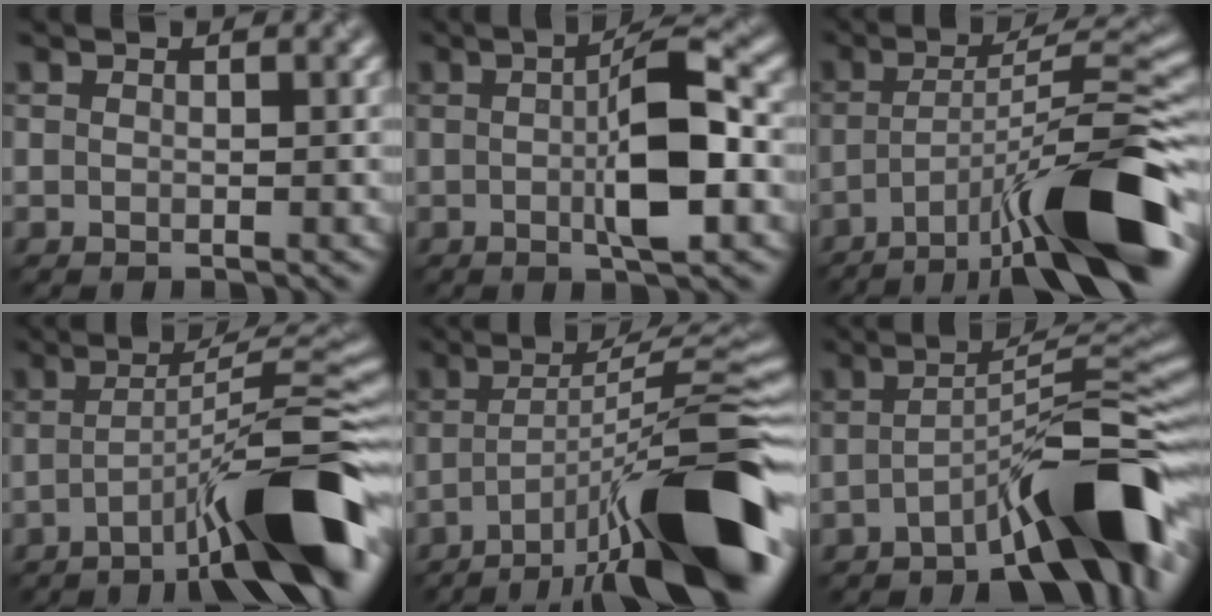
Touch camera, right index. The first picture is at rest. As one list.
[{"total": 5.7, "force": [-0.5, 0.9, 5.6], "torque": [-0.100, 0.012, 0.003]}, {"total": 13.2, "force": [-7.6, 2.2, 10.5], "torque": [-0.177, 0.017, -0.108]}, {"total": 11.8, "force": [-5.9, 1.5, 10.1], "torque": [-0.141, 0.023, -0.083]}, {"total": 15.4, "force": [-8.3, 3.3, 12.6], "torque": [-0.196, 0.022, -0.121]}, {"total": 10.6, "force": [-6.4, 1.7, 8.4], "torque": [-0.108, 0.028, -0.094]}]